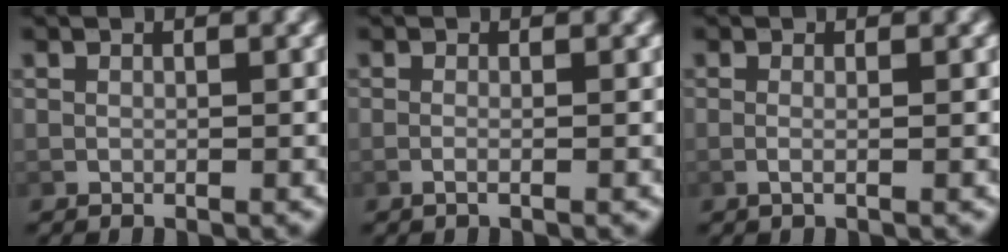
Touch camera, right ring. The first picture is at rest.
{"total": 1.0, "force": [-0.7, 0.0, 0.7], "torque": [-0.022, -0.007, -0.011]}
{"total": 1.0, "force": [-0.4, -0.1, 1.0], "torque": [-0.029, -0.010, -0.005]}